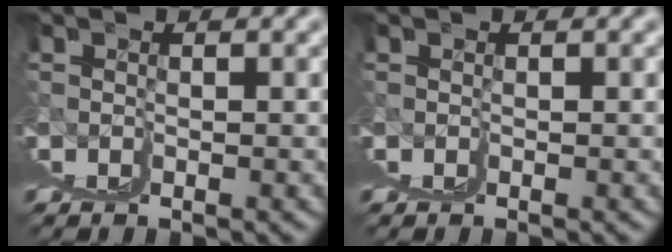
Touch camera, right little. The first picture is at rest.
{"total": 0.0}